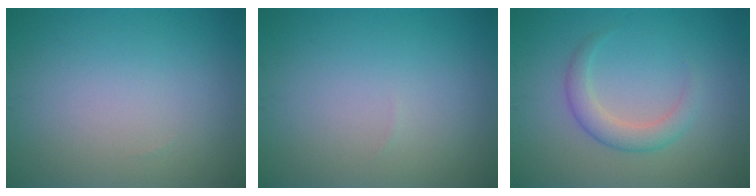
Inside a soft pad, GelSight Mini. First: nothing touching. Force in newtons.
{"total": 0.0}
{"total": 2.6, "press": 2.6, "slide": 0.1}